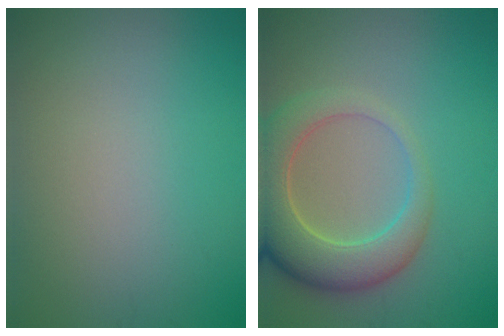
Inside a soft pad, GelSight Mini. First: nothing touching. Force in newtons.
{"total": 6.8, "press": 6.8, "slide": 0.8}